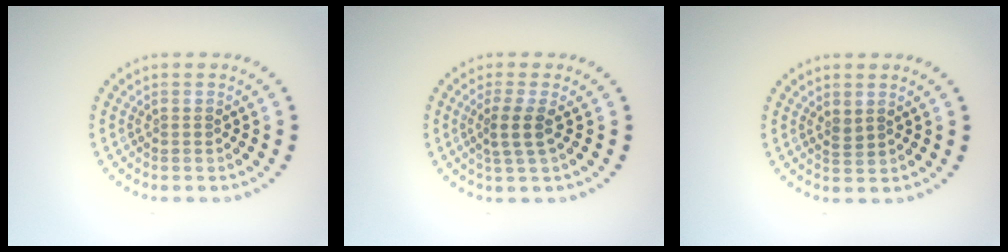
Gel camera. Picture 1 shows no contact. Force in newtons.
{"total": 2.2, "press": 1.8, "slide": 1.3}
{"total": 0.9, "press": 0.7, "slide": 0.5}